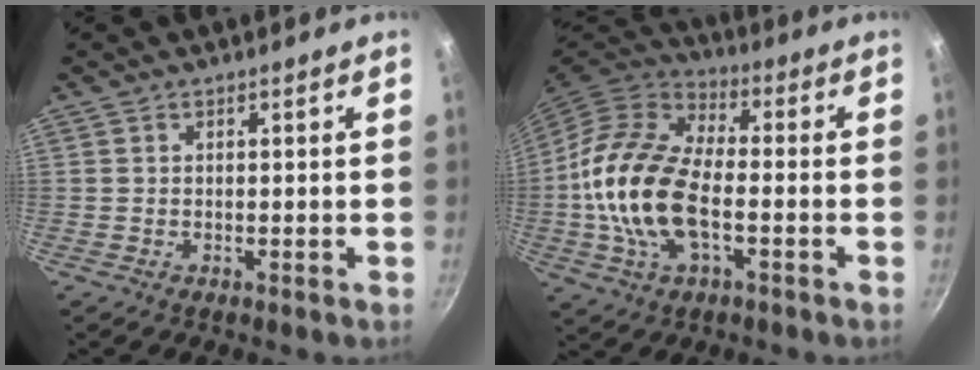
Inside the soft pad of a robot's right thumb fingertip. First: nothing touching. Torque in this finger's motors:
{"motor_torque": [-0.39, 1.21, 2.17, -0.60, 0.65]}